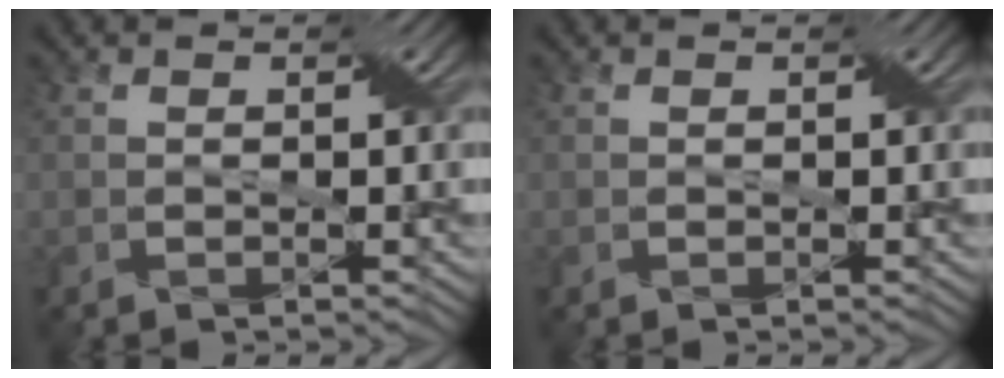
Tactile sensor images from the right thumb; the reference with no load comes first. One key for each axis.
{"total": 0.0}